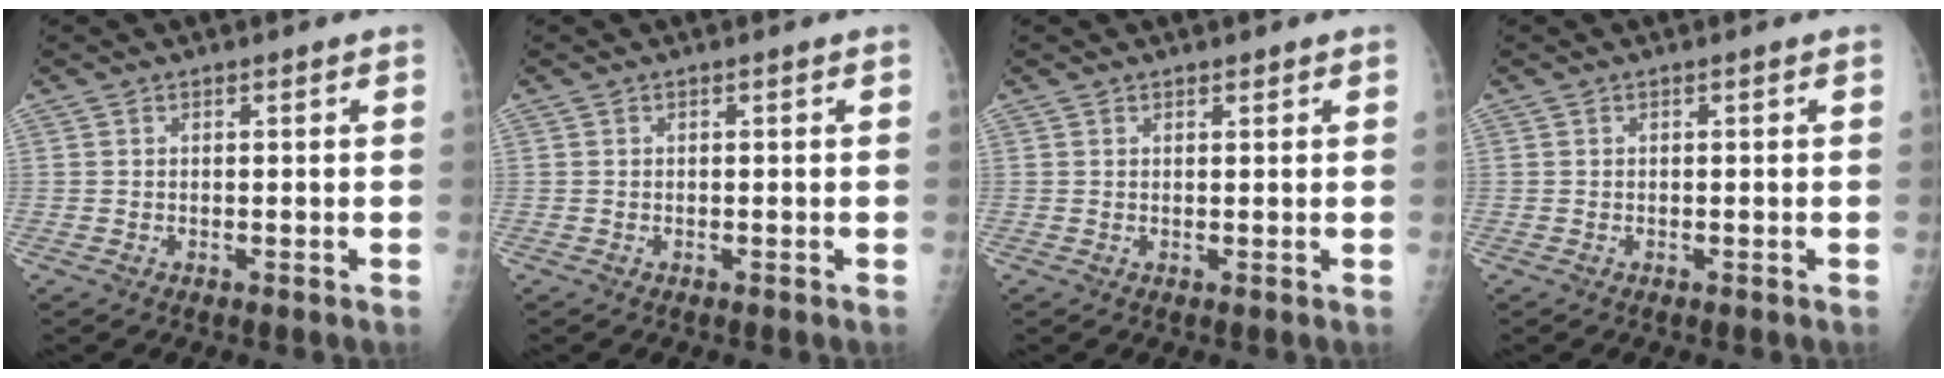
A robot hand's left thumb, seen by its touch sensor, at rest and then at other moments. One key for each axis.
{"total": 0.0}
{"total": 0.8, "fx": 0.7, "fy": 0.4, "fz": 0.2, "tx": 0.001, "ty": -0.004, "tz": 0.010}
{"total": 0.0}